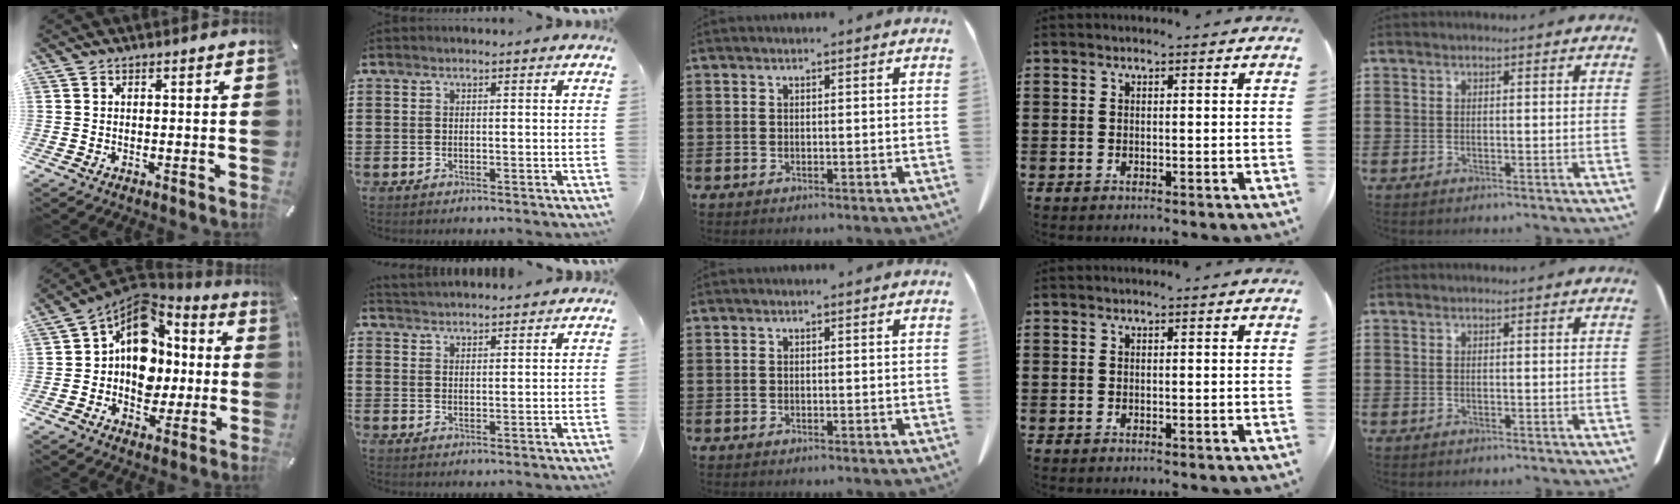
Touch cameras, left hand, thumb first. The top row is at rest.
{"thumb": {"total": 13.7, "force": [0.7, 11.6, 7.3], "torque": [-0.111, -0.019, 0.017]}, "index": {"total": 2.5, "force": [2.5, -0.1, -0.3], "torque": [-0.002, -0.005, 0.047]}}